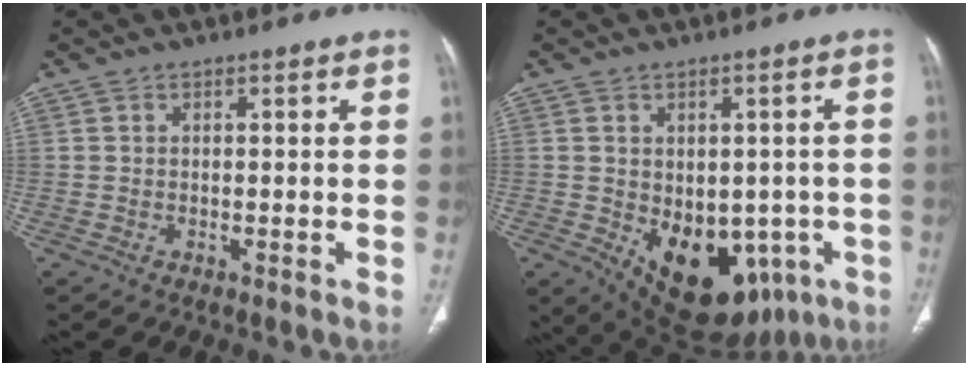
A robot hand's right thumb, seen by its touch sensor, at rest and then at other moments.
{"total": 16.8, "force": [-5.3, 11.1, 11.4], "torque": [-0.134, 0.001, -0.046]}